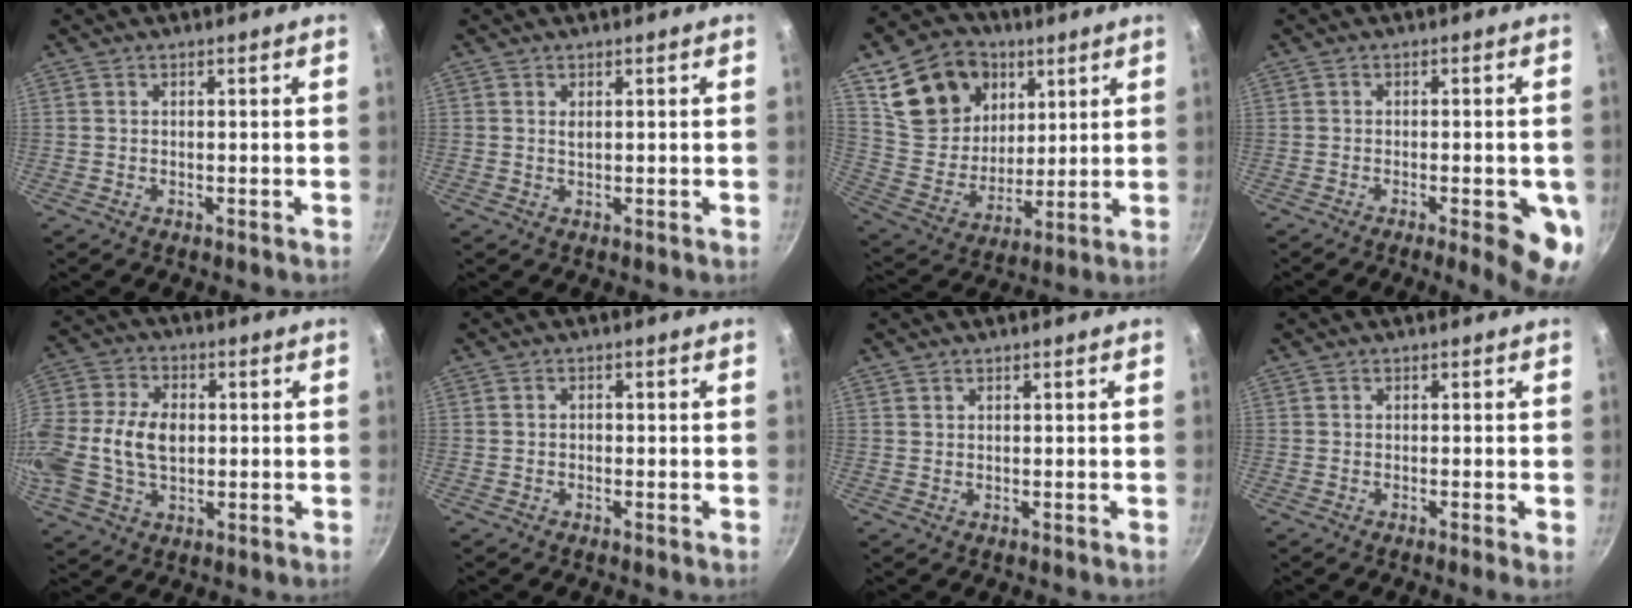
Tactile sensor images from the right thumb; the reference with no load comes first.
{"total": 1.4, "force": [0.6, 0.6, 1.2], "torque": [-0.022, -0.002, 0.012]}
{"total": 18.7, "force": [8.3, 14.5, 8.5], "torque": [-0.120, -0.027, 0.162]}
{"total": 8.8, "force": [-2.5, 2.6, 8.1], "torque": [-0.077, 0.005, -0.028]}
{"total": 17.7, "force": [-0.2, 12.2, 12.8], "torque": [-0.271, 0.027, -0.008]}
{"total": 0.7, "force": [-0.2, 0.6, 0.4], "torque": [-0.007, 0.004, -0.004]}
{"total": 0.6, "force": [0.5, 0.3, 0.2], "torque": [-0.001, -0.003, 0.008]}
{"total": 0.9, "force": [-0.3, -0.2, 0.8], "torque": [-0.016, -0.001, -0.008]}